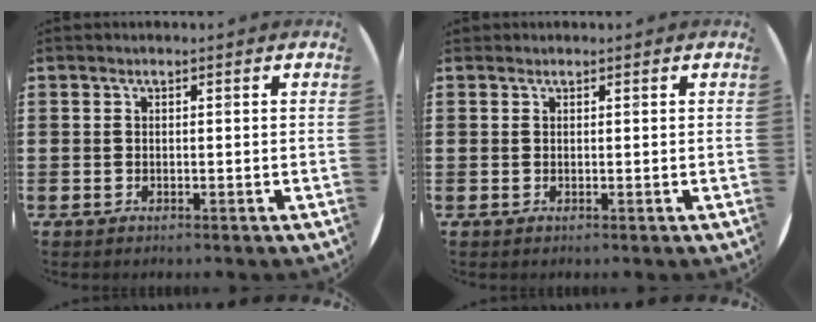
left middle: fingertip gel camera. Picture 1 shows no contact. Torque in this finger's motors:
{"motor_torque": [-0.17, 0.17, 0.00, 0.02]}